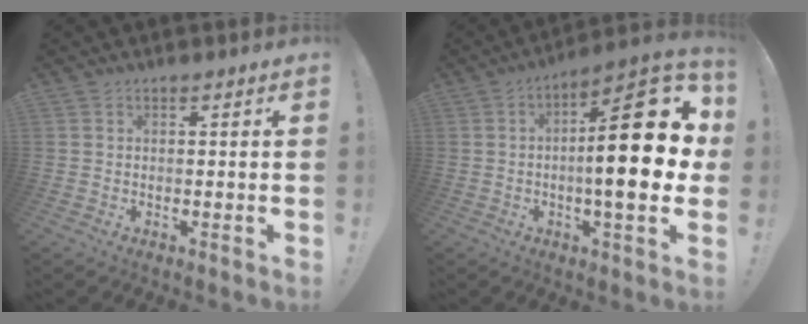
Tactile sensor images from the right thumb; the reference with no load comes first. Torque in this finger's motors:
{"motor_torque": [1.80, 3.21, 1.55, -1.01, 0.13]}